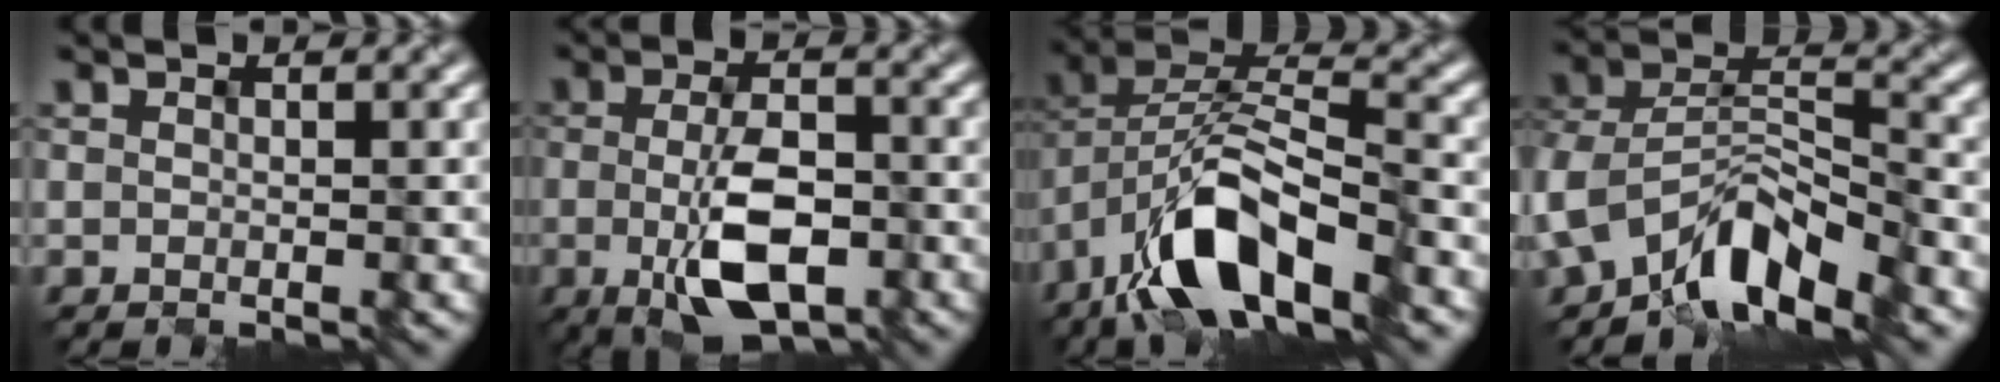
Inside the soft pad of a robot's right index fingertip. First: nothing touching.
{"total": 6.5, "force": [-1.8, 2.6, 5.6], "torque": [-0.107, -0.011, -0.030]}
{"total": 10.7, "force": [-6.1, 4.1, 7.7], "torque": [-0.143, 0.010, -0.113]}
{"total": 8.3, "force": [-5.4, 4.2, 4.6], "torque": [-0.068, -0.001, -0.107]}